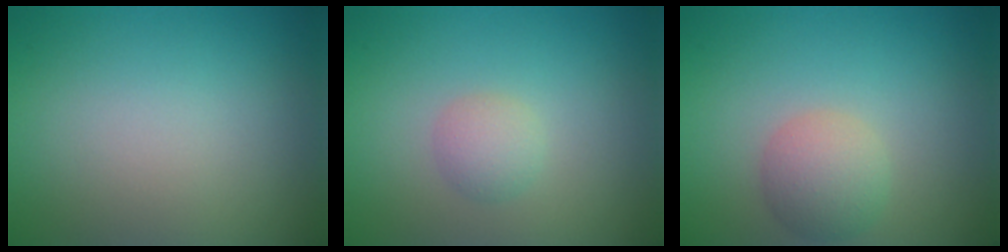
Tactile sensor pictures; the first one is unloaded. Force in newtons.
{"total": 1.7, "press": 1.7, "slide": 0.1}
{"total": 3.0, "press": 3.0, "slide": 0.1}